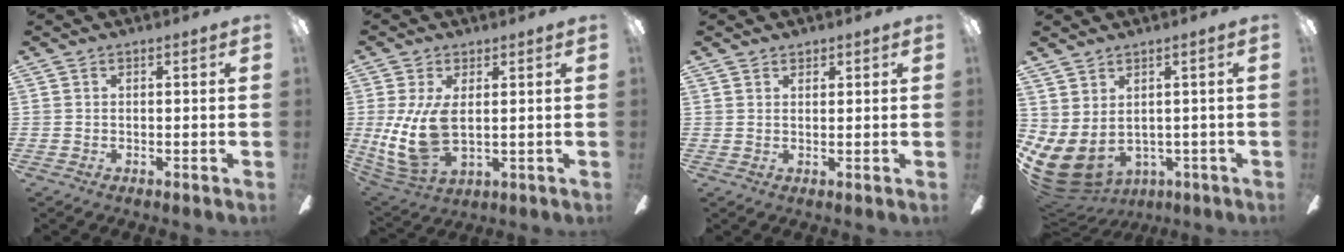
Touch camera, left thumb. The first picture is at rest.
{"total": 11.9, "force": [0.9, 6.3, 10.1], "torque": [-0.216, -0.016, 0.019]}
{"total": 1.6, "force": [1.4, 0.6, -0.1], "torque": [0.002, -0.002, 0.028]}
{"total": 5.7, "force": [0.1, 3.9, 4.2], "torque": [-0.121, -0.026, 0.006]}